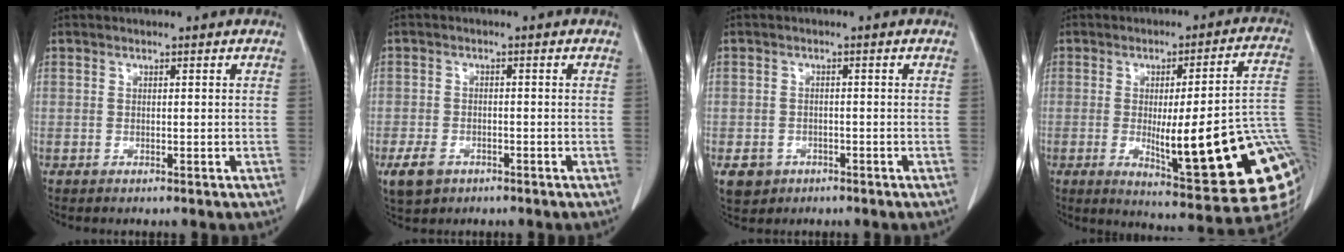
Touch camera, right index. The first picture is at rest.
{"total": 4.3, "force": [-2.4, 2.9, 2.0], "torque": [-0.043, -0.002, -0.035]}
{"total": 4.1, "force": [-2.1, 3.4, 0.9], "torque": [-0.012, 0.005, -0.028]}
{"total": 23.8, "force": [-4.3, 3.3, 23.2], "torque": [-0.216, -0.002, -0.045]}